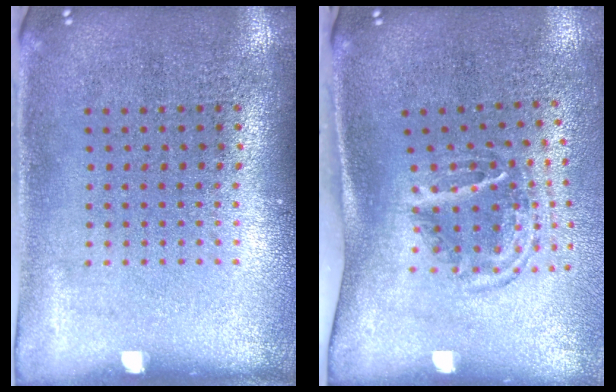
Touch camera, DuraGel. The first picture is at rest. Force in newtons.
{"total": 1.8, "press": 1.1, "slide": 1.4}